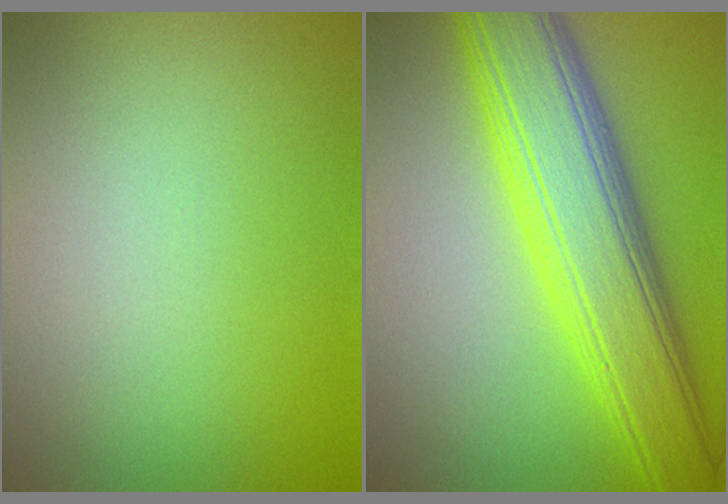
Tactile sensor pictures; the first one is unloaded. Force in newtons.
{"total": 9.5, "press": 9.5, "slide": 0.2}